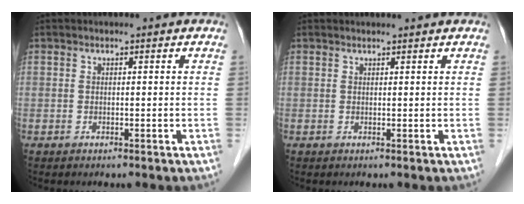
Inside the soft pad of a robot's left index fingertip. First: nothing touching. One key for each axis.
{"total": 1.5, "fx": 1.5, "fy": 0.1, "fz": 0.3, "tx": -0.008, "ty": 0.010, "tz": 0.021}